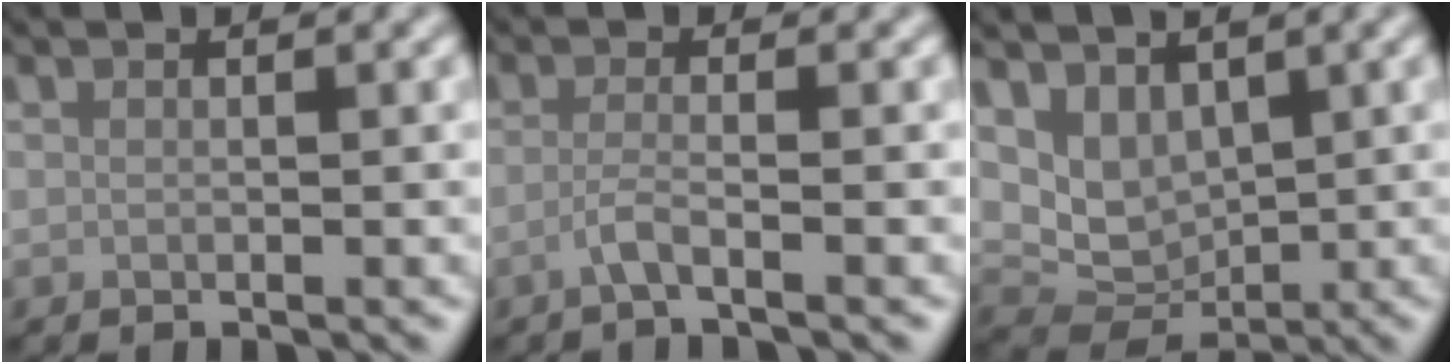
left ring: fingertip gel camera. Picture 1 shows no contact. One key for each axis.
{"total": 2.2, "fx": -1.2, "fy": 0.4, "fz": 1.8, "tx": -0.031, "ty": -0.003, "tz": -0.035}
{"total": 4.2, "fx": 1.7, "fy": 2.9, "fz": 2.6, "tx": -0.055, "ty": -0.015, "tz": 0.035}